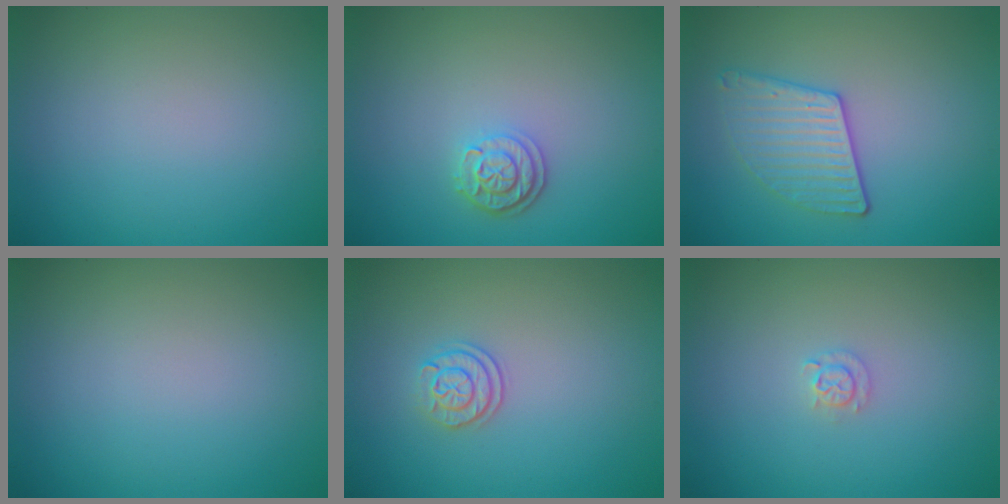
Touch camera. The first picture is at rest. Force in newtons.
{"total": 2.4, "press": 2.1, "slide": 1.3}
{"total": 3.0, "press": 2.9, "slide": 0.7}
{"total": 0.0}
{"total": 2.0, "press": 1.8, "slide": 0.9}
{"total": 1.1, "press": 1.1, "slide": 0.2}